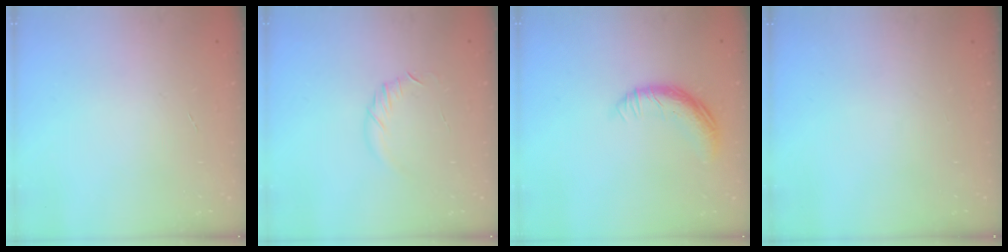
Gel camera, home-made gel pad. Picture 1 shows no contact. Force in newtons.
{"total": 5.2, "press": 5.0, "slide": 1.4}
{"total": 11.5, "press": 11.5, "slide": 0.6}
{"total": 0.0}